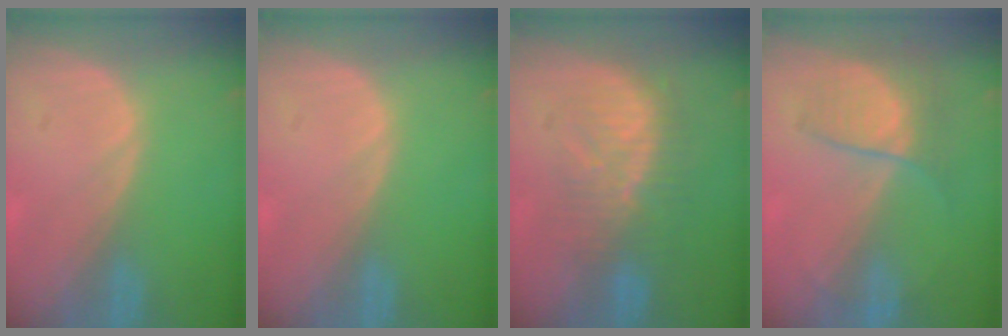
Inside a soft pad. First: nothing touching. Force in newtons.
{"total": 0.0}
{"total": 8.0, "press": 7.8, "slide": 1.6}
{"total": 6.8, "press": 6.0, "slide": 3.3}